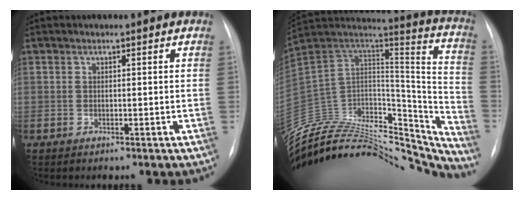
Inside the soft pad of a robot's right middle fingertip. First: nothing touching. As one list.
[{"total": 39.4, "force": [-35.7, 11.2, 12.2], "torque": [-0.209, -0.011, -0.510]}]